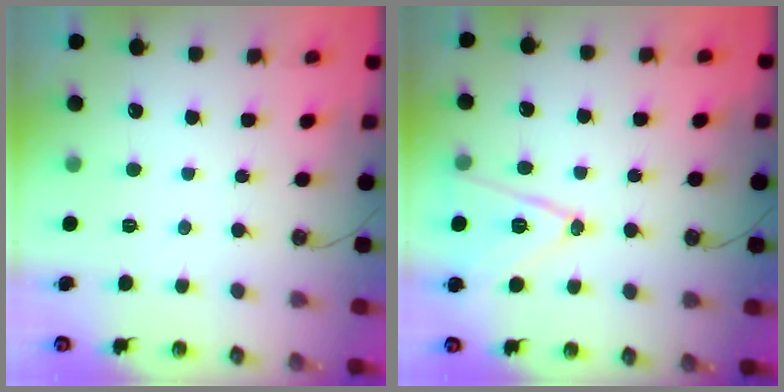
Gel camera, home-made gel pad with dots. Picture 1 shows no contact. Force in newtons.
{"total": 12.6, "press": 12.1, "slide": 3.3}